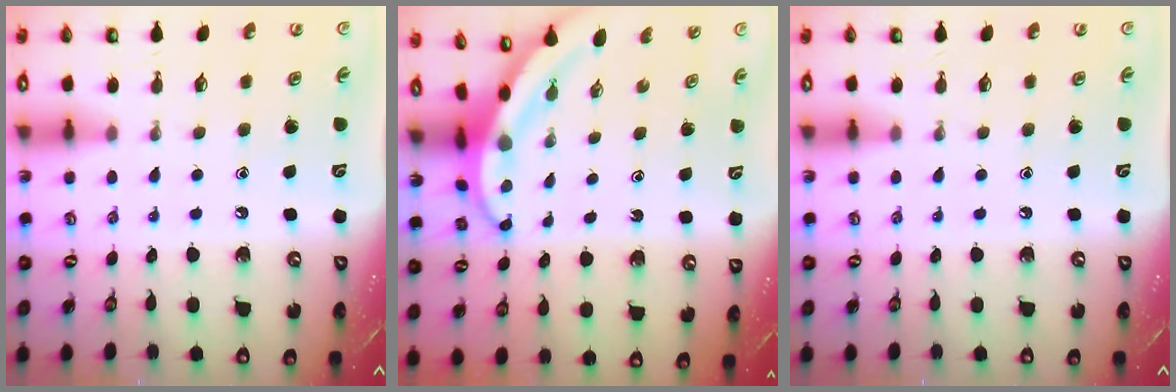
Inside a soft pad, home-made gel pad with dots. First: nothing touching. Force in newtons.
{"total": 3.7, "press": 3.7, "slide": 0.5}
{"total": 0.0}